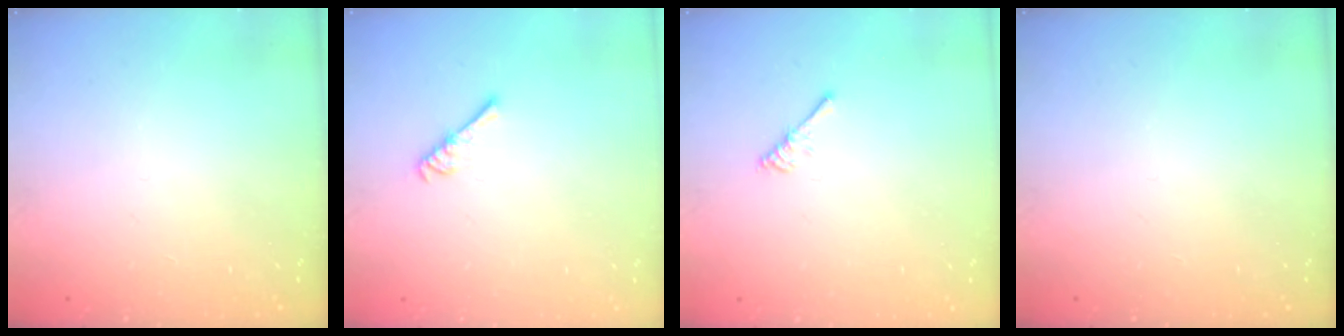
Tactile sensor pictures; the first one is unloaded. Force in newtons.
{"total": 3.8, "press": 3.7, "slide": 0.6}
{"total": 3.0, "press": 2.9, "slide": 0.5}
{"total": 0.0}